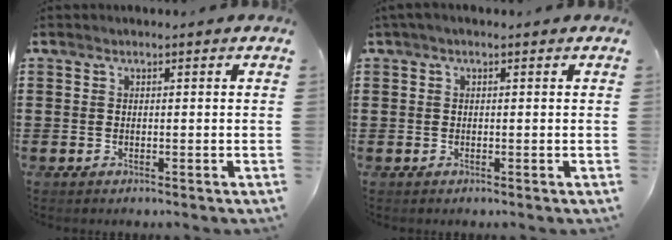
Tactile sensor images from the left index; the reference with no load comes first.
{"total": 0.6, "force": [-0.1, 0.1, 0.6], "torque": [-0.012, -0.001, -0.002]}